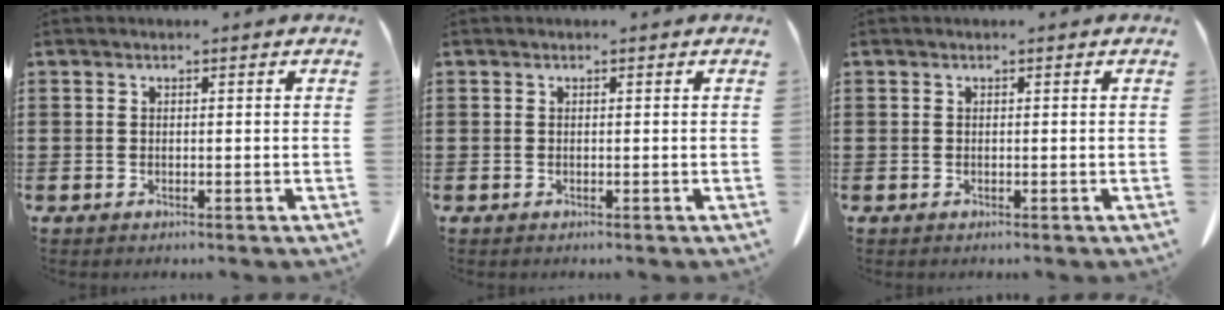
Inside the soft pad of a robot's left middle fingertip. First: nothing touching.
{"total": 0.0}
{"total": 0.0}